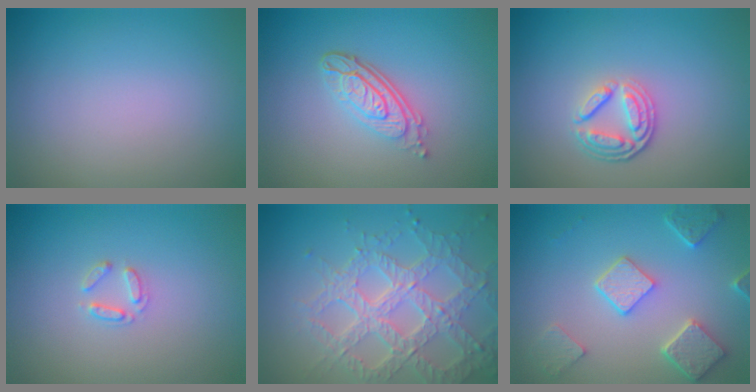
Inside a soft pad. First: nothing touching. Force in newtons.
{"total": 4.2, "press": 3.0, "slide": 2.8}
{"total": 3.8, "press": 2.8, "slide": 2.5}
{"total": 1.5, "press": 1.4, "slide": 0.2}
{"total": 6.9, "press": 5.3, "slide": 4.5}
{"total": 4.8, "press": 3.9, "slide": 2.9}